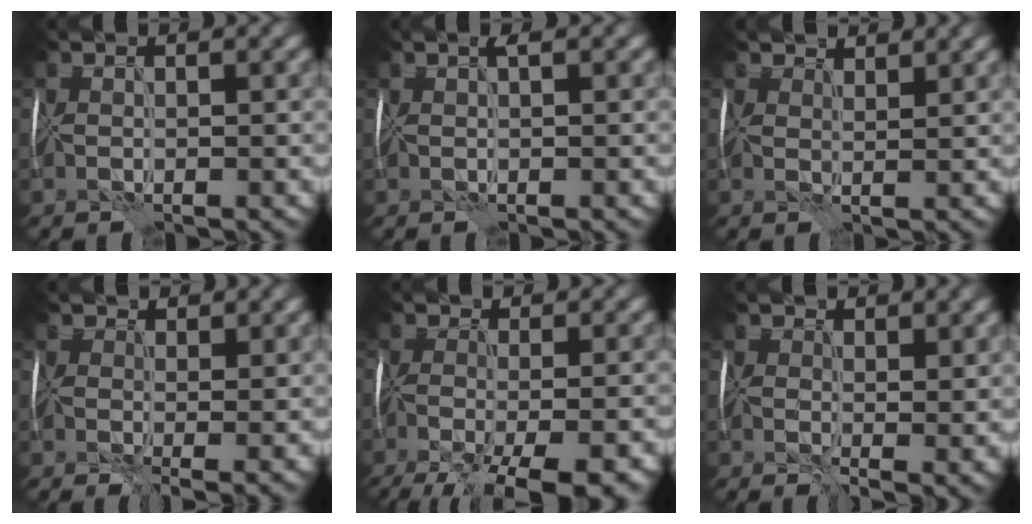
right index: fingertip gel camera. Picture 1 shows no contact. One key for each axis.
{"total": 0.8, "fx": 0.5, "fy": 0.0, "fz": 0.7, "tx": -0.012, "ty": 0.005, "tz": 0.006}
{"total": 3.4, "fx": 3.0, "fy": 1.4, "fz": 1.0, "tx": -0.026, "ty": 0.013, "tz": 0.032}
{"total": 4.3, "fx": 1.7, "fy": 2.3, "fz": 3.2, "tx": -0.054, "ty": 0.006, "tz": 0.021}
{"total": 11.7, "fx": -7.3, "fy": 4.7, "fz": 7.8, "tx": -0.129, "ty": -0.027, "tz": -0.080}
{"total": 5.3, "fx": 2.1, "fy": 3.1, "fz": 3.8, "tx": -0.054, "ty": 0.003, "tz": 0.032}